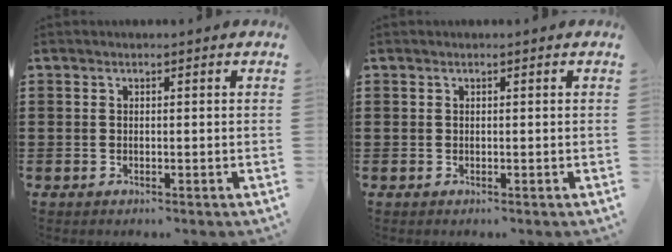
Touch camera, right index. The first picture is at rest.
{"total": 0.0}